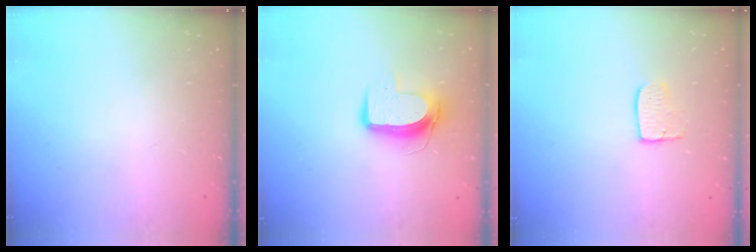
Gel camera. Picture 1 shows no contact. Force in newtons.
{"total": 9.8, "press": 9.7, "slide": 1.0}
{"total": 5.9, "press": 5.9, "slide": 0.3}